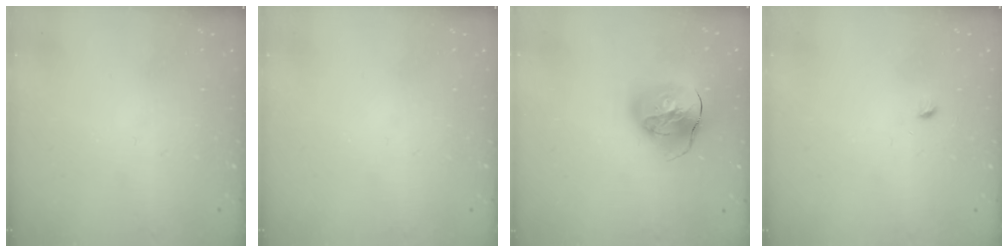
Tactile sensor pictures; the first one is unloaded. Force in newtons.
{"total": 0.0}
{"total": 14.1, "press": 14.0, "slide": 2.0}
{"total": 2.9, "press": 2.9, "slide": 0.4}